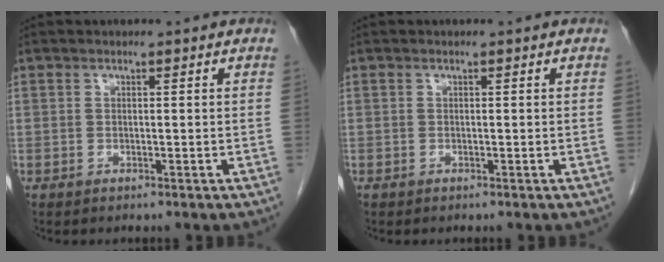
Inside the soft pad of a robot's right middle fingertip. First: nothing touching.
{"total": 0.0}